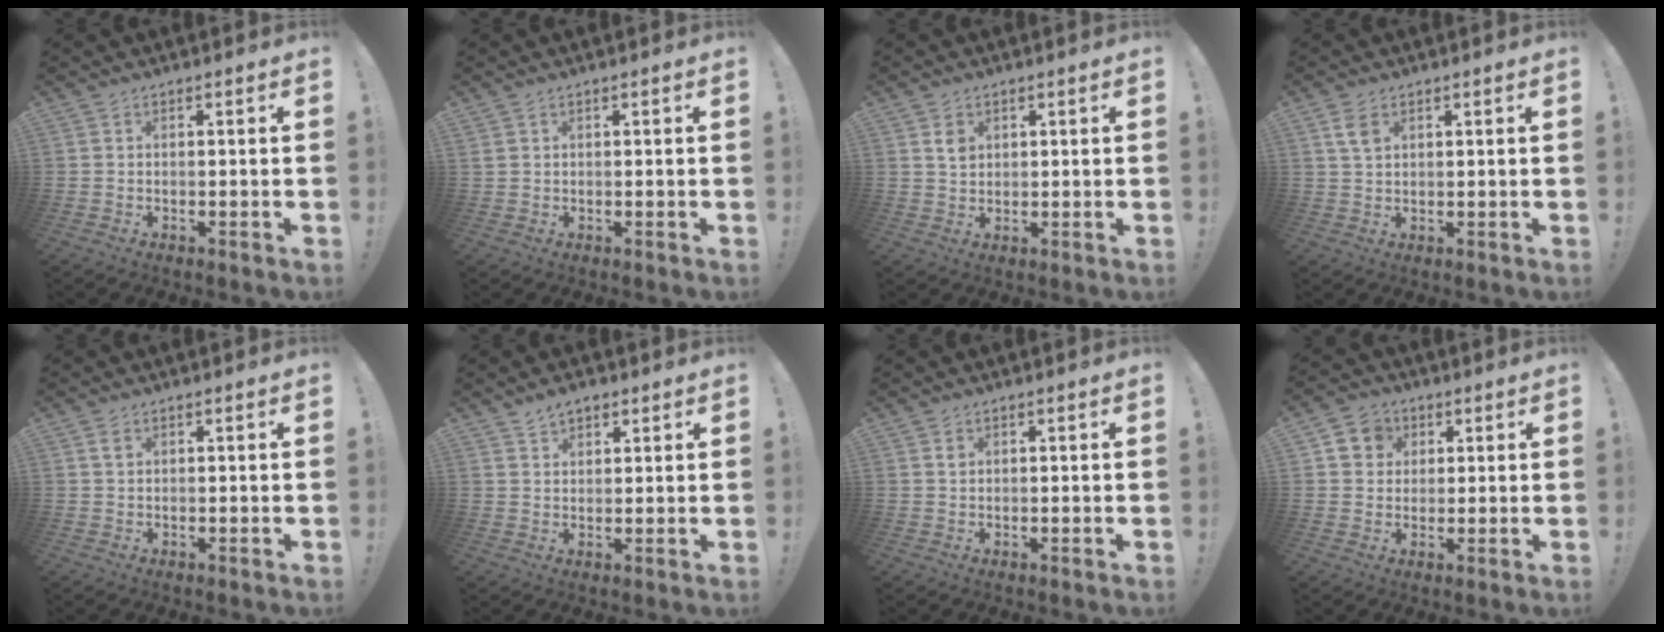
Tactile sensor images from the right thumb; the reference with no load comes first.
{"total": 1.2, "force": [0.7, 0.9, 0.5], "torque": [-0.018, 0.005, 0.015]}
{"total": 3.5, "force": [1.6, 2.7, 1.5], "torque": [-0.008, -0.006, 0.026]}
{"total": 4.4, "force": [2.2, 2.5, 2.9], "torque": [-0.050, -0.005, 0.041]}
{"total": 1.6, "force": [0.9, 0.9, 1.0], "torque": [-0.010, -0.003, 0.015]}
{"total": 4.2, "force": [3.1, 2.5, 1.3], "torque": [-0.012, -0.016, 0.055]}
{"total": 1.1, "force": [0.6, 0.8, 0.4], "torque": [0.001, -0.003, 0.009]}
{"total": 7.4, "force": [2.4, 6.6, 2.1], "torque": [-0.033, -0.007, 0.049]}